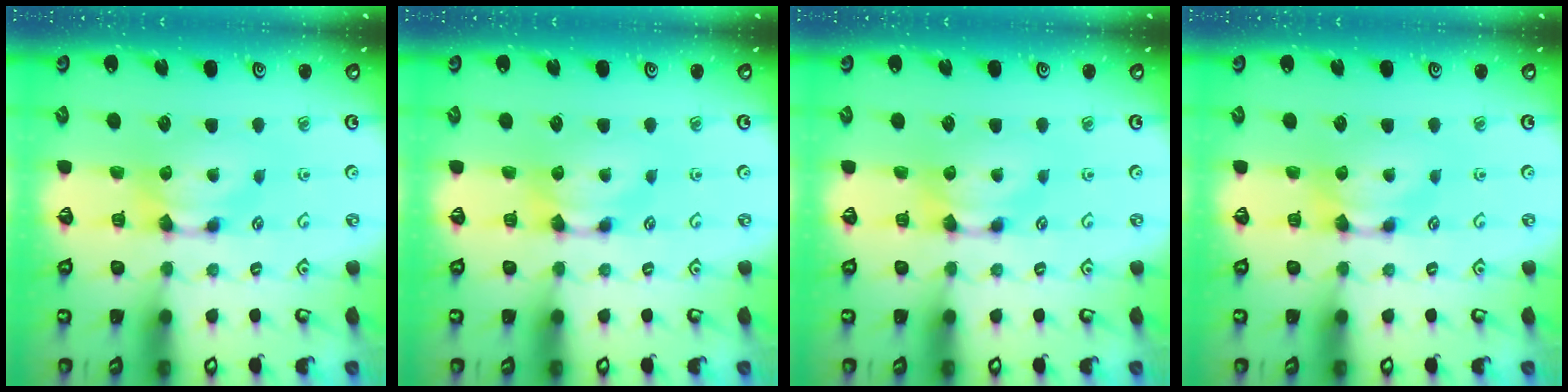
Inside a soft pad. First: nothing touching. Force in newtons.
{"total": 0.0}
{"total": 0.0}
{"total": 0.0}